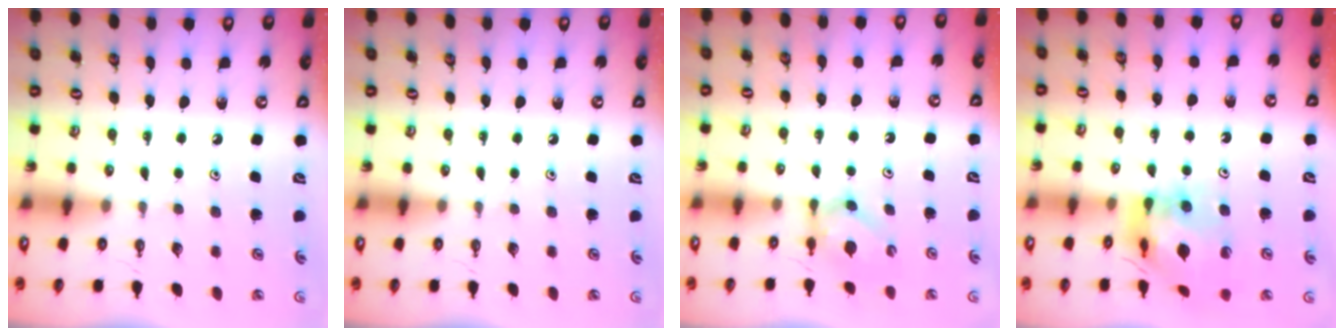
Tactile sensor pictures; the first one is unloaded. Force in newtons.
{"total": 0.0}
{"total": 3.9, "press": 3.8, "slide": 0.8}
{"total": 13.6, "press": 13.5, "slide": 1.7}